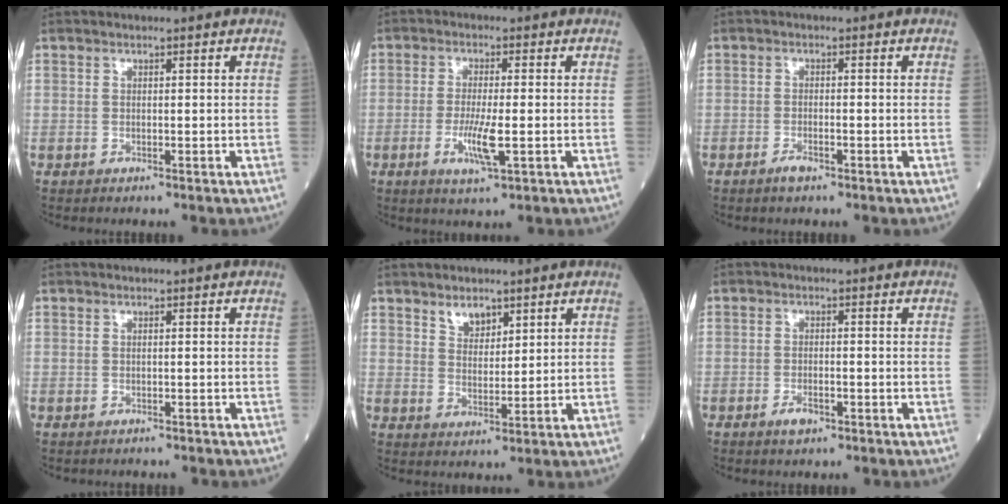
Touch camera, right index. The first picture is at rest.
{"total": 5.3, "force": [-1.5, 0.6, 5.1], "torque": [-0.102, -0.011, -0.024]}
{"total": 1.8, "force": [-1.2, 0.4, 1.2], "torque": [-0.025, -0.001, -0.021]}
{"total": 1.1, "force": [-0.9, 0.5, 0.1], "torque": [-0.007, 0.001, -0.013]}
{"total": 3.5, "force": [2.5, 1.8, 1.7], "torque": [-0.030, -0.002, 0.049]}
{"total": 2.3, "force": [-1.4, 0.9, 1.7], "torque": [-0.031, 0.000, -0.023]}